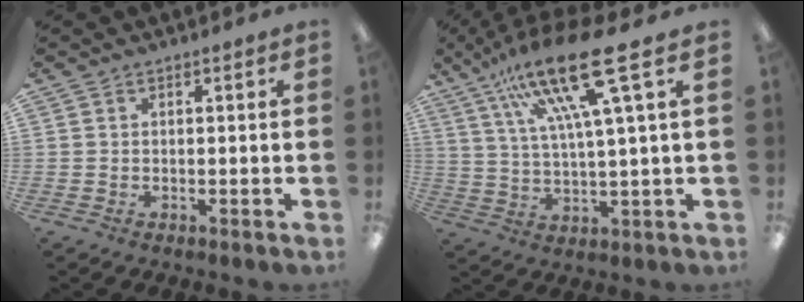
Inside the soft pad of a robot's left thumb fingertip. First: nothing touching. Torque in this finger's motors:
{"motor_torque": [0.06, 0.51, 2.05, -0.72, 0.13]}